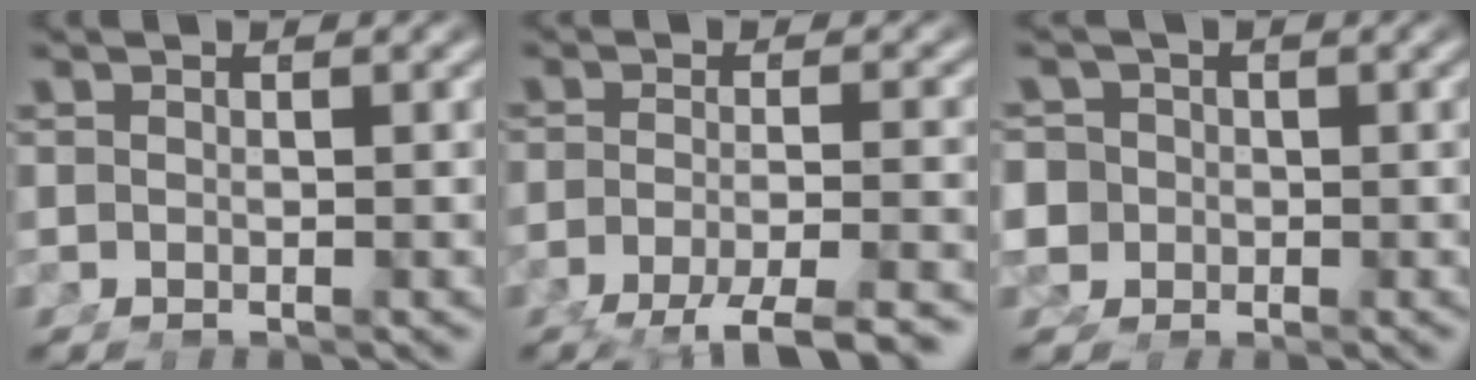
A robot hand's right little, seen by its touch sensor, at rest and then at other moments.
{"total": 5.3, "force": [-4.0, 0.7, 3.5], "torque": [-0.049, -0.020, -0.057]}
{"total": 7.0, "force": [-1.6, 6.4, 2.2], "torque": [-0.061, -0.034, -0.022]}